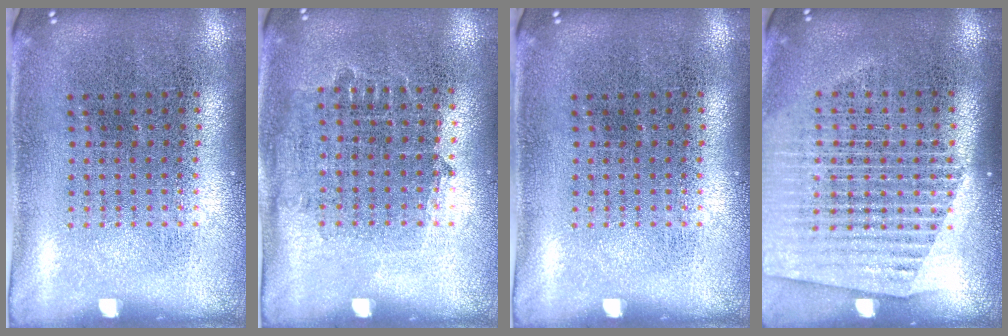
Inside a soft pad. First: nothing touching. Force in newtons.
{"total": 0.8, "press": 0.8, "slide": 0.3}
{"total": 0.0}
{"total": 1.6, "press": 1.5, "slide": 0.5}